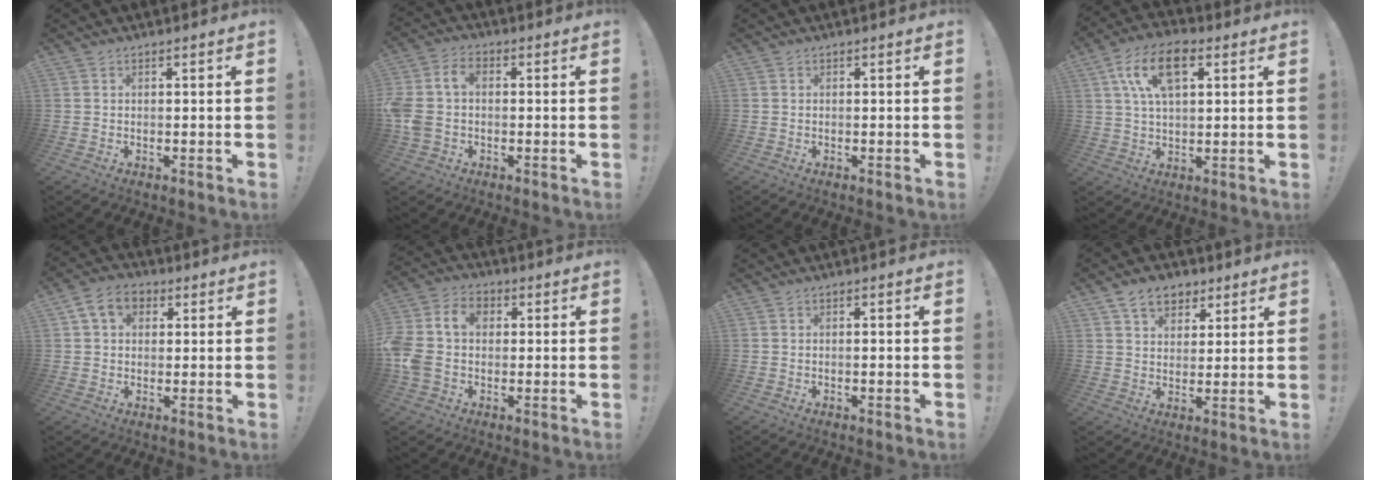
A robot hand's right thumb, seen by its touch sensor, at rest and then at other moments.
{"total": 9.1, "force": [0.0, 6.3, 6.6], "torque": [-0.145, 0.004, 0.002]}
{"total": 0.0}
{"total": 13.3, "force": [5.0, 7.0, 10.2], "torque": [-0.172, 0.006, 0.094]}
{"total": 8.2, "force": [3.0, 6.0, 4.7], "torque": [-0.081, 0.007, 0.058]}
{"total": 12.6, "force": [0.9, 9.3, 8.4], "torque": [-0.172, 0.016, 0.017]}
{"total": 0.8, "force": [-0.5, 0.0, 0.7], "torque": [-0.010, 0.000, -0.009]}
{"total": 9.0, "force": [5.2, 6.3, 3.9], "torque": [-0.059, -0.016, 0.101]}